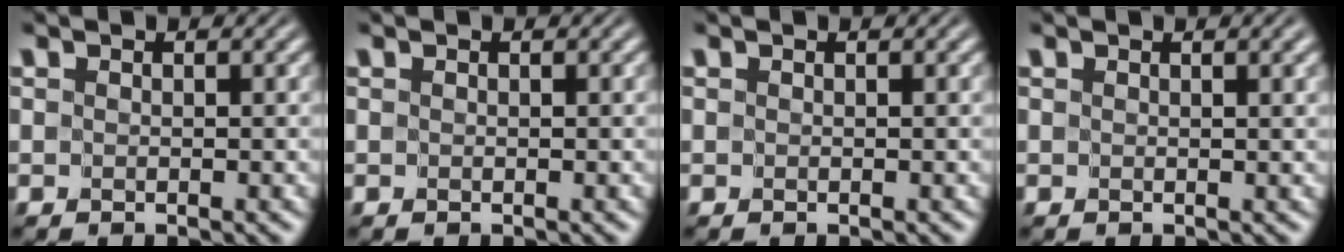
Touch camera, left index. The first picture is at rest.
{"total": 0.0}
{"total": 0.0}
{"total": 1.0, "force": [0.6, 0.0, 0.8], "torque": [-0.009, 0.000, 0.009]}